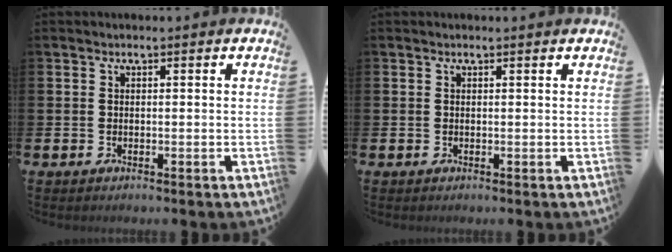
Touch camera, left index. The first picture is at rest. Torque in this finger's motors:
{"motor_torque": [1.13, -1.01, 0.08, 0.02]}